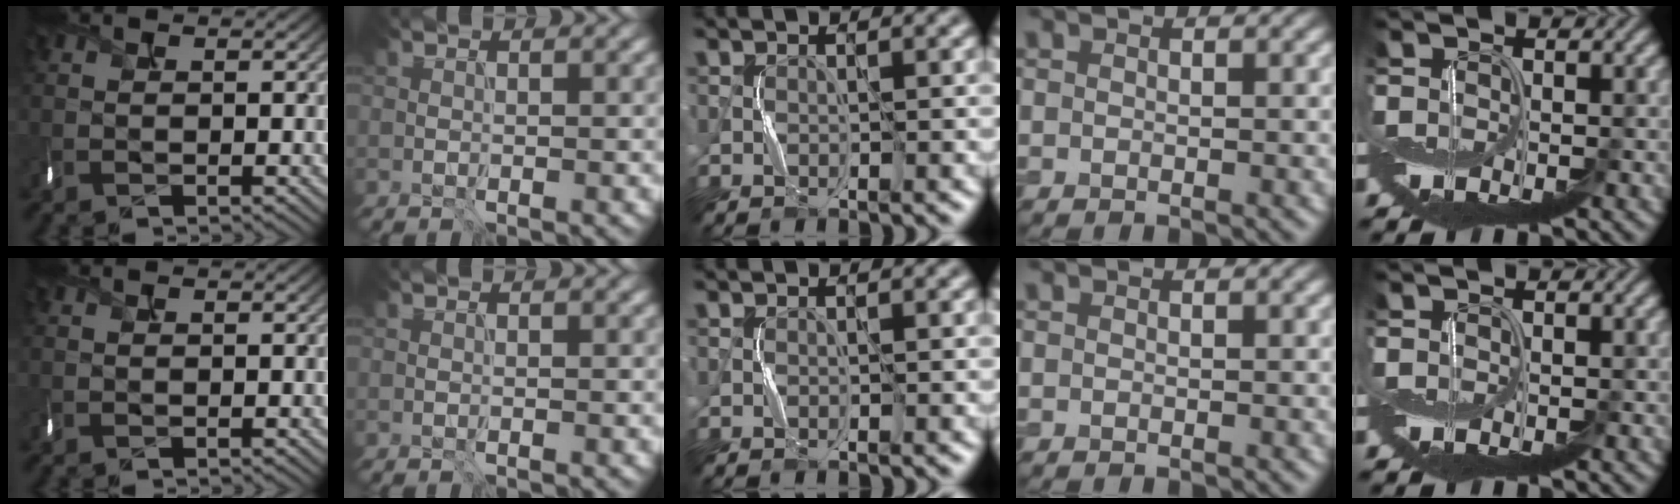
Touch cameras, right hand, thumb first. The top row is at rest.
{}